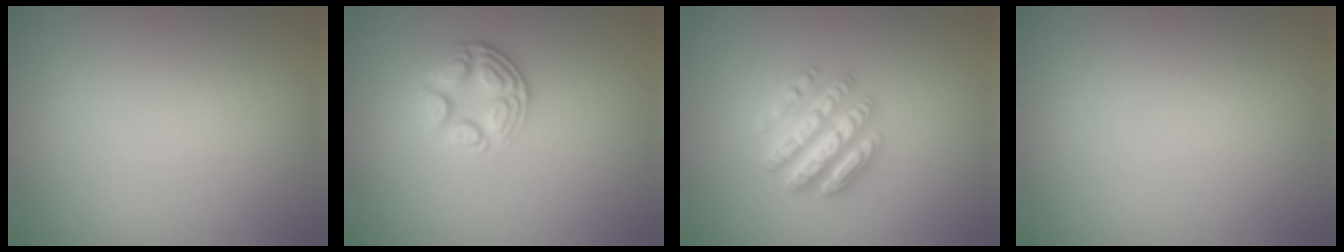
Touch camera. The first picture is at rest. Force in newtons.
{"total": 3.5, "press": 2.6, "slide": 2.4}
{"total": 4.6, "press": 4.6, "slide": 0.8}
{"total": 0.0}